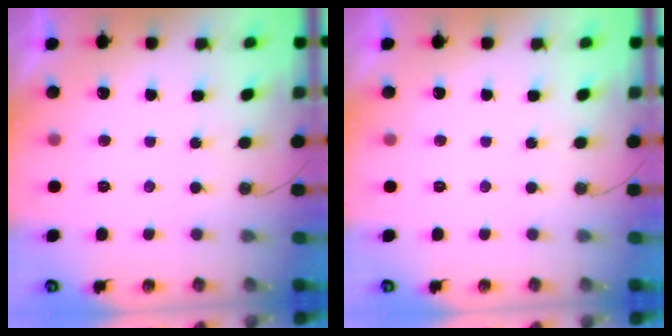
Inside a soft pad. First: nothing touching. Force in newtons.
{"total": 0.0}